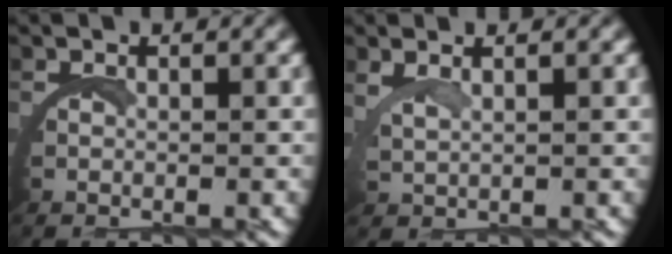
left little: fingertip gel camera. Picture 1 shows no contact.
{"total": 1.8, "force": [1.6, -0.7, 0.5], "torque": [-0.021, 0.001, 0.036]}